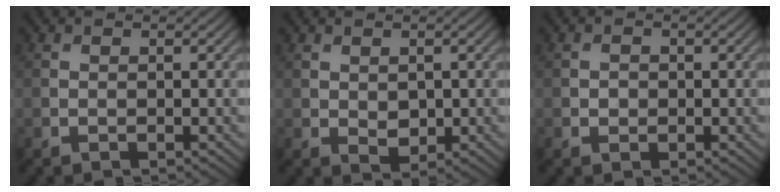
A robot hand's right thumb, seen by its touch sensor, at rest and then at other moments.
{"total": 1.9, "force": [0.3, 1.4, 1.3], "torque": [-0.027, -0.006, 0.012]}
{"total": 1.0, "force": [-0.2, 0.9, 0.4], "torque": [-0.005, -0.004, -0.006]}